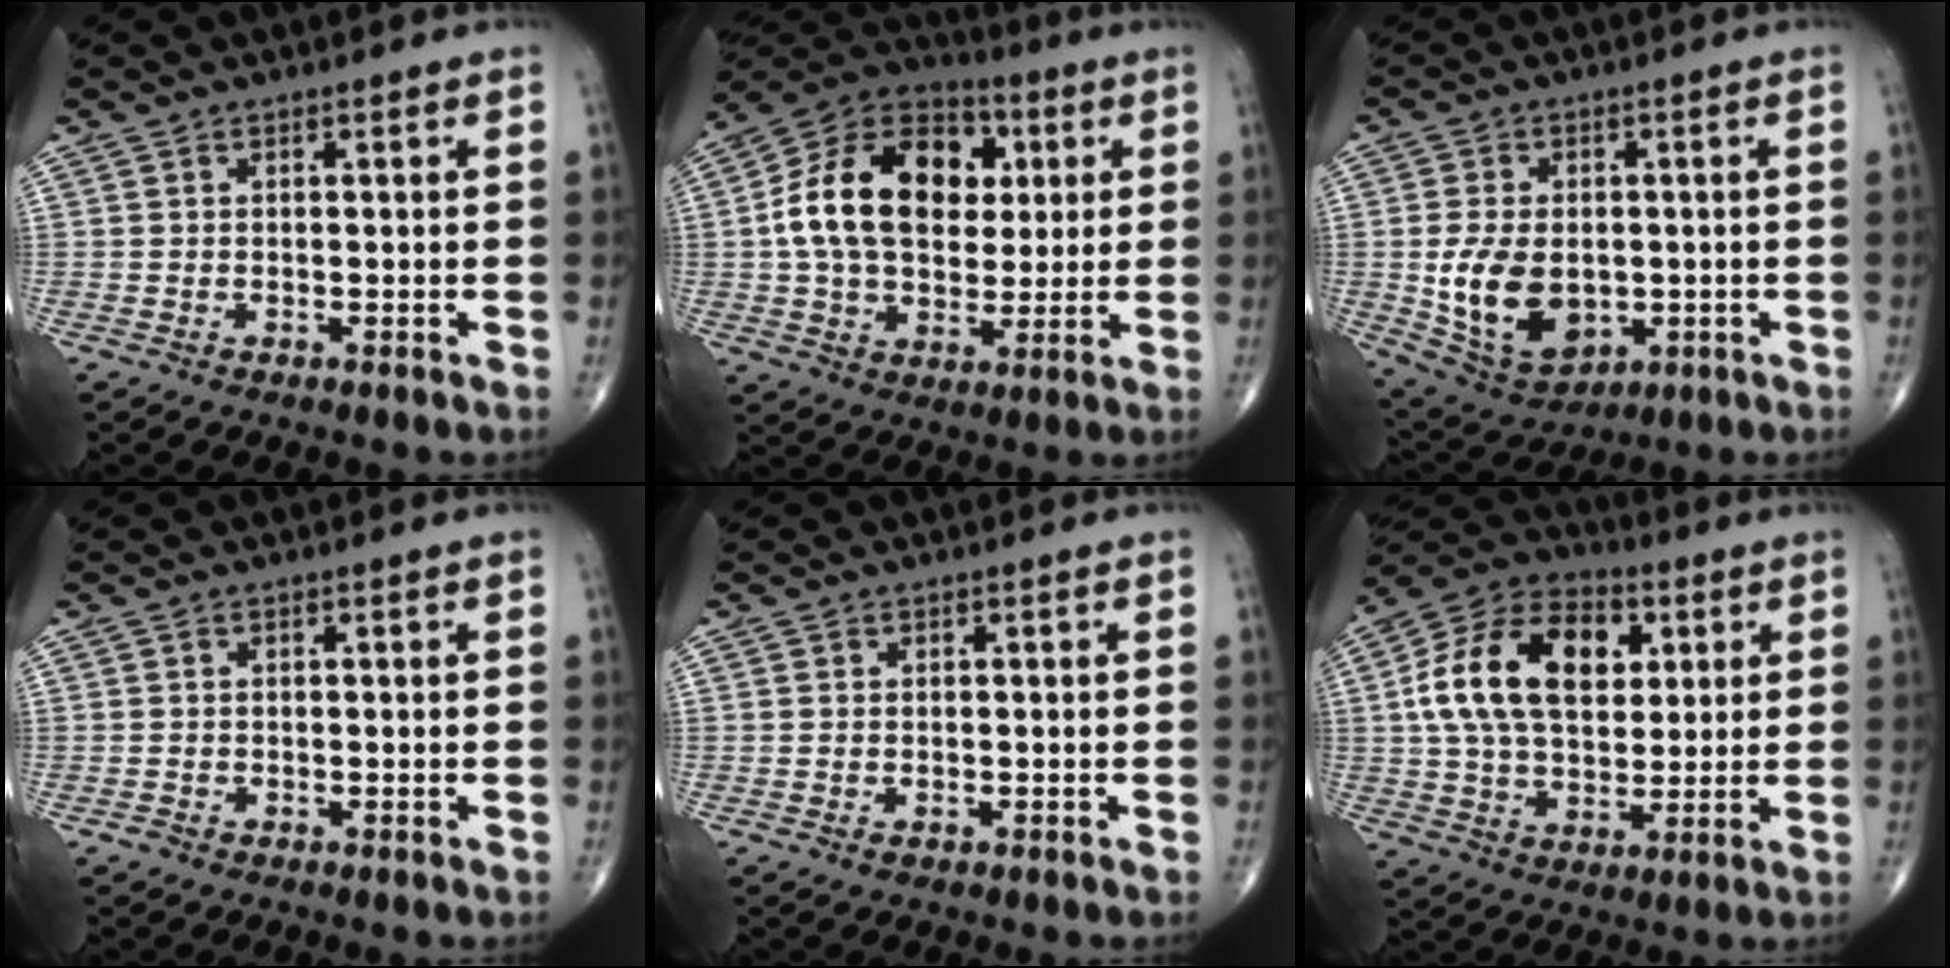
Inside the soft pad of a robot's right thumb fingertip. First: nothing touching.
{"total": 21.0, "force": [3.2, 14.5, 14.9], "torque": [-0.234, 0.016, 0.052]}
{"total": 13.5, "force": [-1.4, 9.1, 9.9], "torque": [-0.160, -0.006, -0.003]}
{"total": 0.7, "force": [-0.4, 0.5, 0.1], "torque": [-0.003, 0.001, -0.011]}
{"total": 0.6, "force": [-0.2, 0.4, 0.4], "torque": [-0.009, -0.001, -0.001]}
{"total": 19.9, "force": [4.4, 12.7, 14.6], "torque": [-0.242, 0.009, 0.072]}